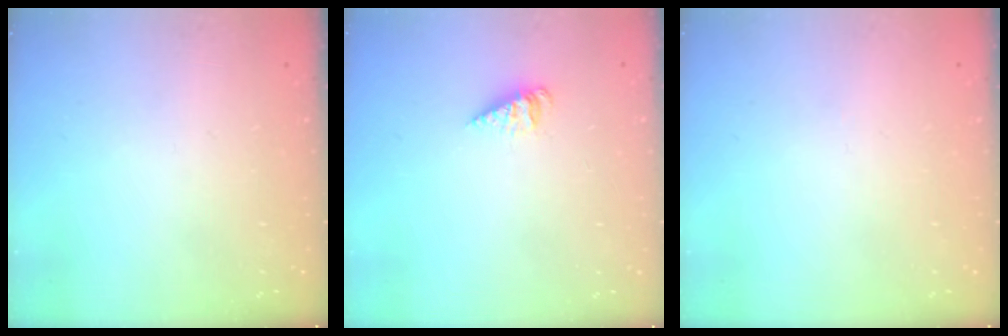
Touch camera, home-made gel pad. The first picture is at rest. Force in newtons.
{"total": 2.8, "press": 2.8, "slide": 0.2}
{"total": 0.0}